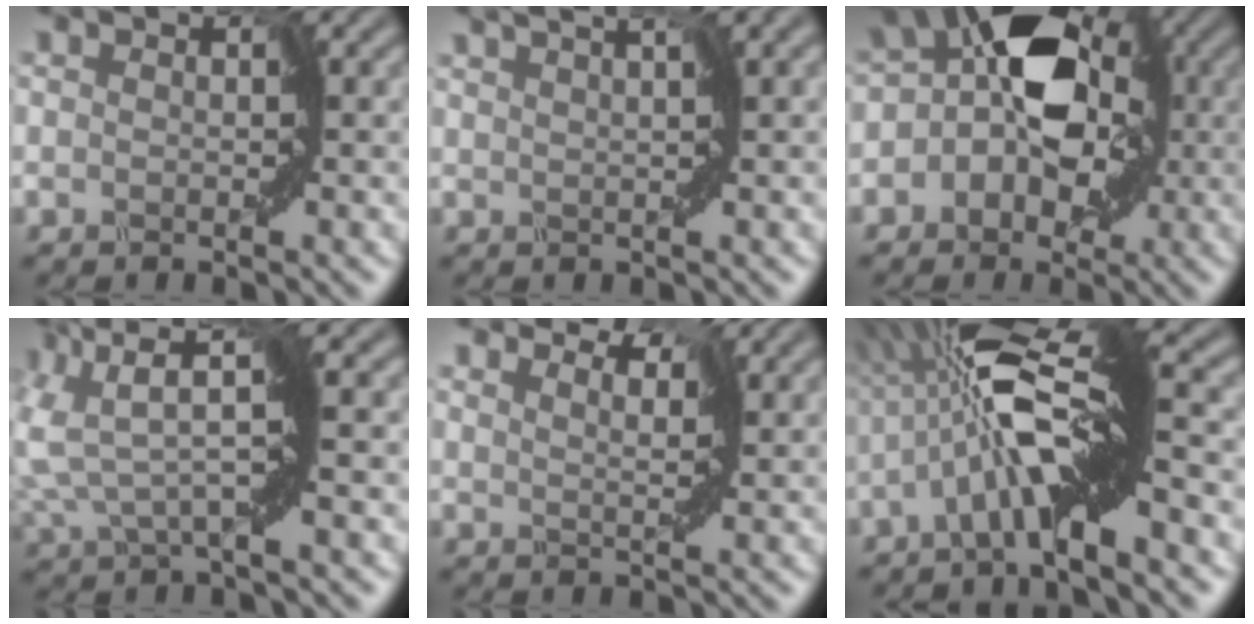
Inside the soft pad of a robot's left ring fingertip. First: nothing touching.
{"total": 1.9, "force": [1.0, -0.1, 1.6], "torque": [-0.033, 0.006, 0.018]}
{"total": 8.6, "force": [0.7, 5.2, 6.8], "torque": [-0.103, 0.014, 0.009]}
{"total": 4.3, "force": [1.8, 0.3, 3.9], "torque": [-0.101, 0.001, 0.037]}
{"total": 3.9, "force": [3.2, 1.2, 1.8], "torque": [-0.040, 0.010, 0.046]}
{"total": 9.3, "force": [-1.3, 1.5, 9.1], "torque": [-0.174, 0.017, -0.026]}